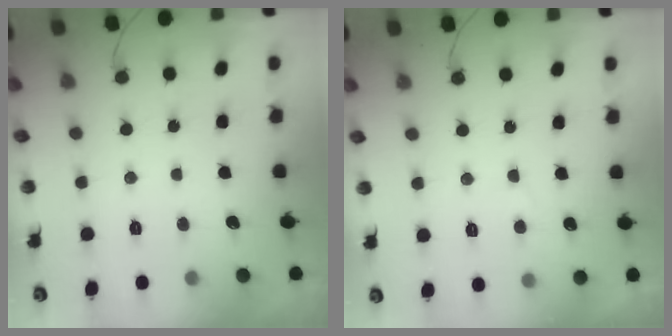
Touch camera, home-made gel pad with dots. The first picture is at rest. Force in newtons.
{"total": 2.5, "press": 2.4, "slide": 0.4}